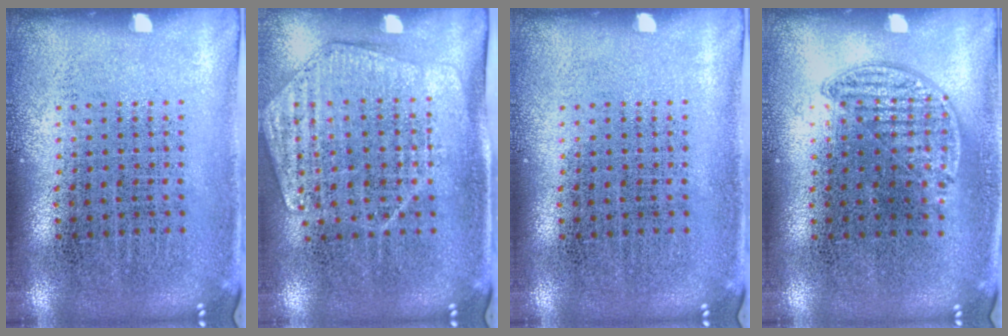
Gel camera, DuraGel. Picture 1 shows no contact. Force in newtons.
{"total": 1.5, "press": 1.4, "slide": 0.3}
{"total": 0.0}
{"total": 0.8, "press": 0.6, "slide": 0.5}